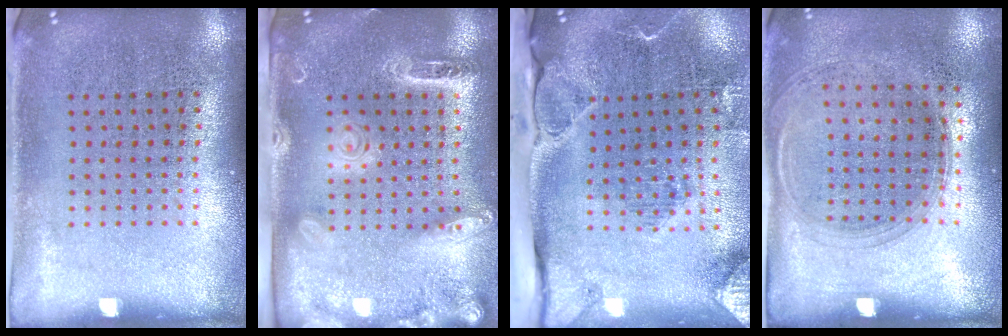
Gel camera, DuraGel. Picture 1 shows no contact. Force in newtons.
{"total": 2.5, "press": 2.0, "slide": 1.6}
{"total": 3.0, "press": 2.3, "slide": 1.9}
{"total": 1.4, "press": 1.2, "slide": 0.6}